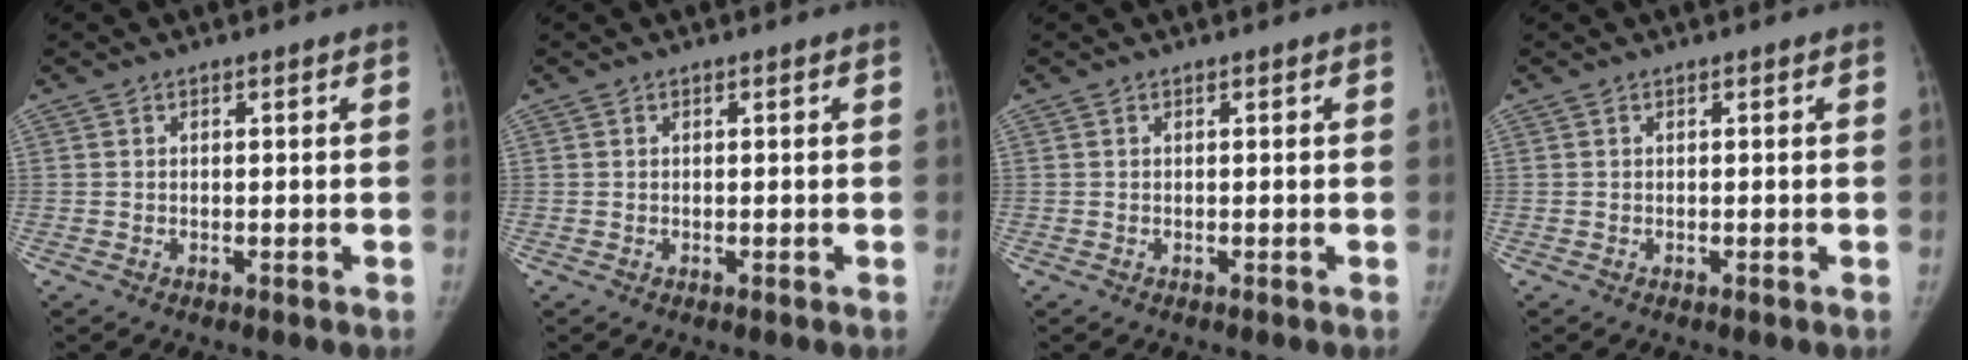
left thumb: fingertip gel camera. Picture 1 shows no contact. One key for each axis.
{"total": 0.0}
{"total": 0.0}
{"total": 0.0}